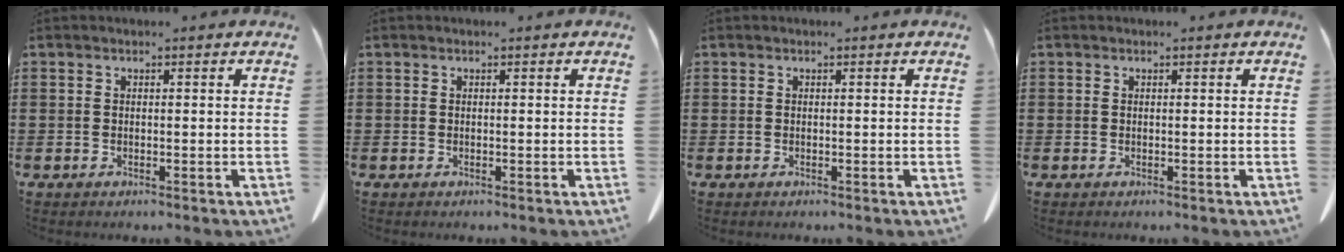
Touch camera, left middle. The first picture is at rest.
{"total": 0.0}
{"total": 0.0}
{"total": 0.0}